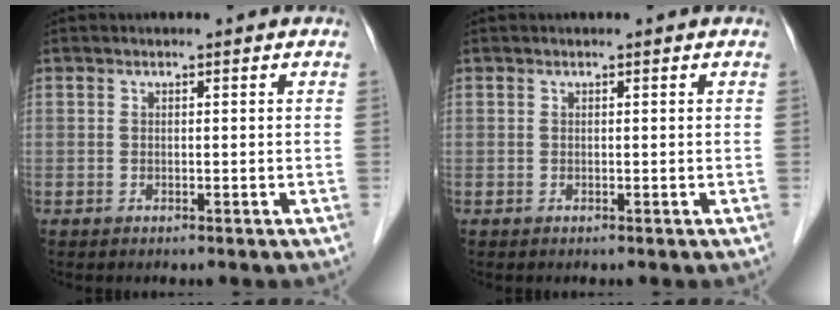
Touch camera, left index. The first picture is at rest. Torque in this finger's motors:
{"motor_torque": [-0.04, -0.70, 0.07, 0.00]}